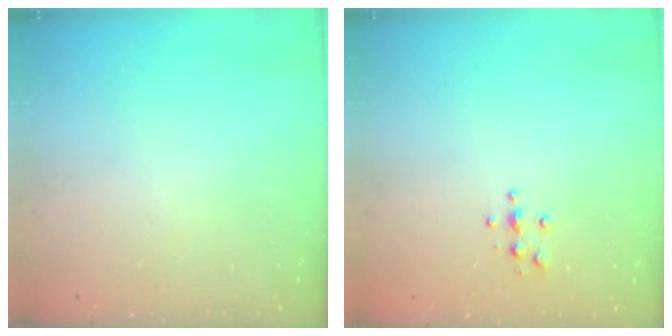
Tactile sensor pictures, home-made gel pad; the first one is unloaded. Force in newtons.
{"total": 3.9, "press": 3.9, "slide": 0.4}